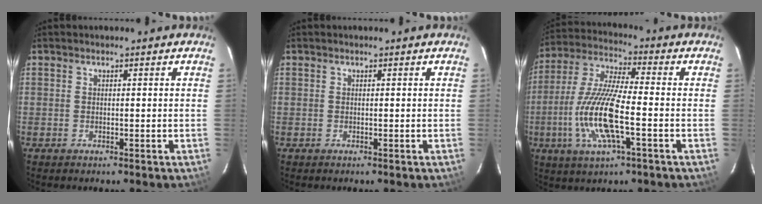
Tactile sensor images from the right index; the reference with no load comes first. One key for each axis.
{"total": 0.0}
{"total": 14.7, "fx": -3.8, "fy": 3.0, "fz": 13.9, "tx": -0.290, "ty": -0.007, "tz": -0.077}